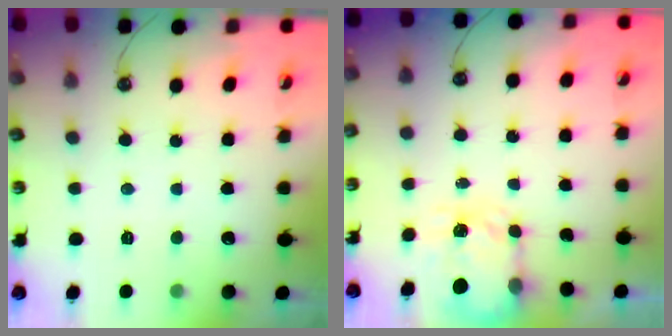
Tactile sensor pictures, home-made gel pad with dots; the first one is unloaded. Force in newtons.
{"total": 3.8, "press": 3.8, "slide": 0.5}